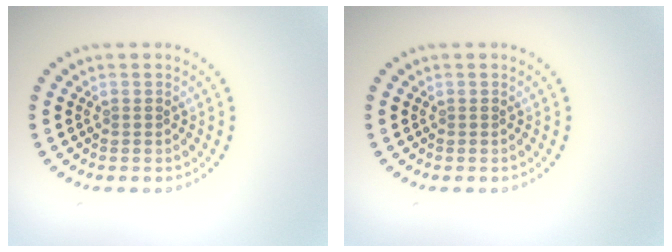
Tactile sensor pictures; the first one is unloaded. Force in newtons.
{"total": 0.0}